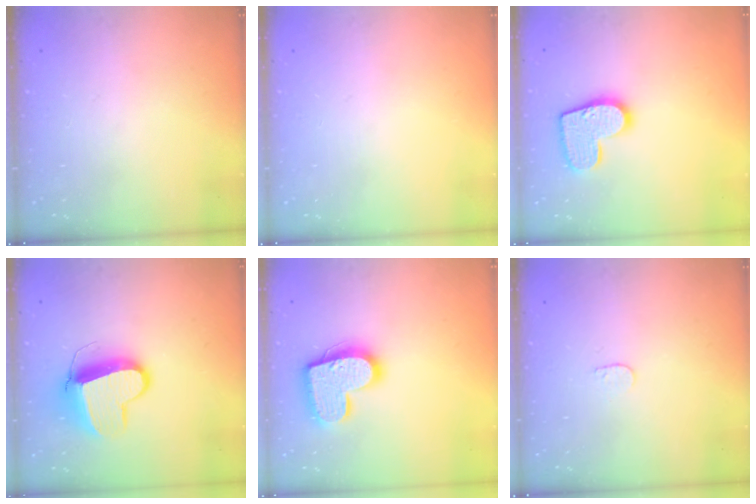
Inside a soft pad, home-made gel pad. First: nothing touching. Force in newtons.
{"total": 0.0}
{"total": 12.9, "press": 12.9, "slide": 0.8}
{"total": 12.0, "press": 11.9, "slide": 1.2}
{"total": 16.4, "press": 16.4, "slide": 1.0}
{"total": 3.3, "press": 3.3, "slide": 0.3}